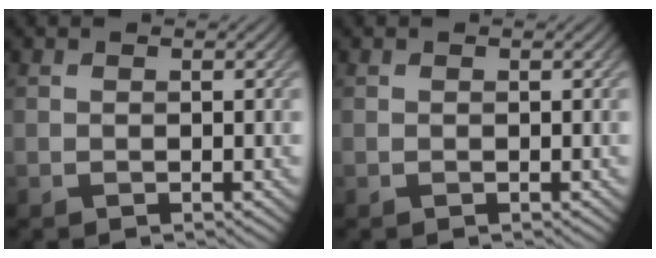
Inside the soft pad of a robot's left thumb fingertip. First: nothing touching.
{"total": 0.0}